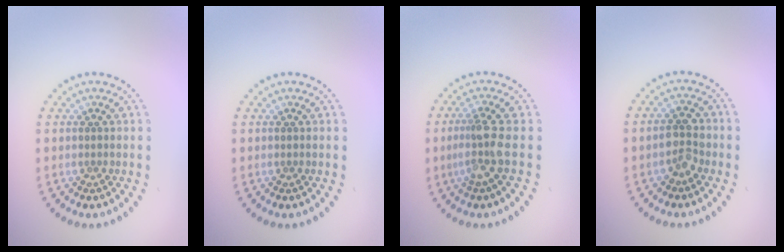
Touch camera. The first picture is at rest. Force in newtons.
{"total": 0.0}
{"total": 2.6, "press": 1.8, "slide": 1.8}
{"total": 2.4, "press": 2.3, "slide": 0.7}